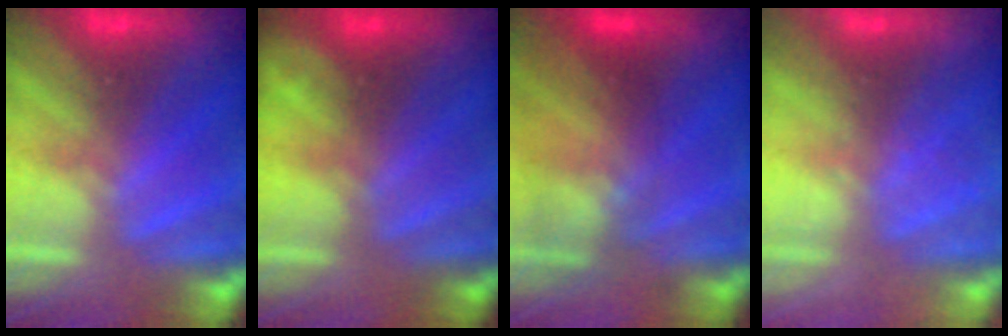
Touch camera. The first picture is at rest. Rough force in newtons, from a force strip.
{"total": 1.8}
{"total": 2.7}
{"total": 2.3}